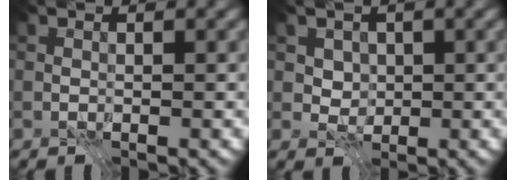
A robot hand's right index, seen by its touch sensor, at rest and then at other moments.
{"total": 2.9, "force": [1.2, 2.3, 1.3], "torque": [-0.037, -0.010, 0.036]}